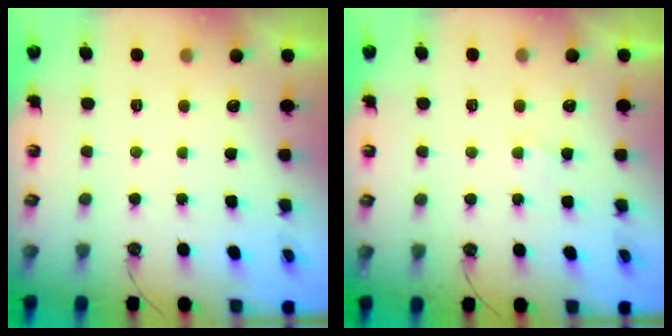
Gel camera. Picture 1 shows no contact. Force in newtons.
{"total": 1.6, "press": 1.6, "slide": 0.2}